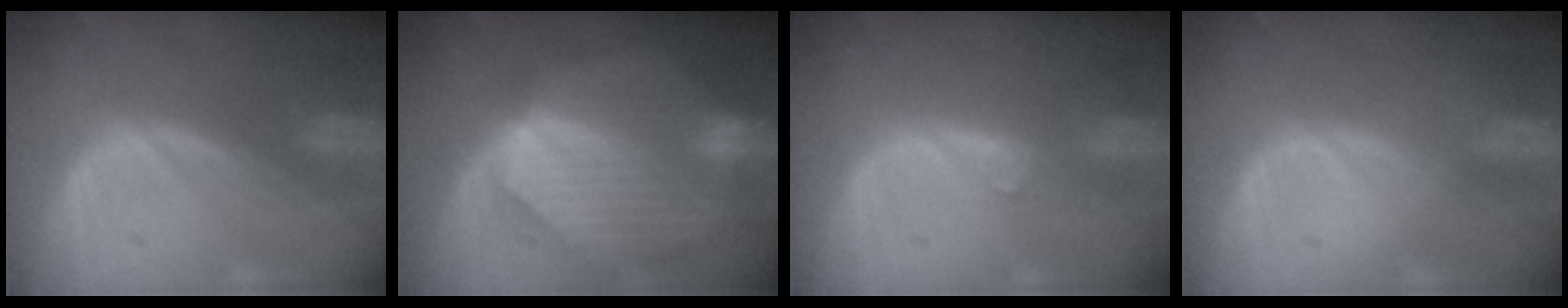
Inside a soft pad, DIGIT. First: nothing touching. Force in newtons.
{"total": 9.4, "press": 8.3, "slide": 4.4}
{"total": 1.5, "press": 1.5, "slide": 0.2}
{"total": 0.0}